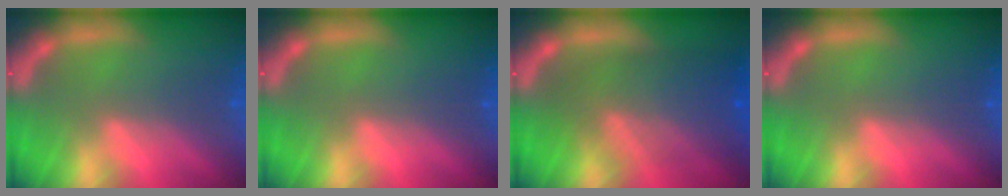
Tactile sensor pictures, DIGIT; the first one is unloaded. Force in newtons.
{"total": 0.0}
{"total": 8.5}
{"total": 0.0}